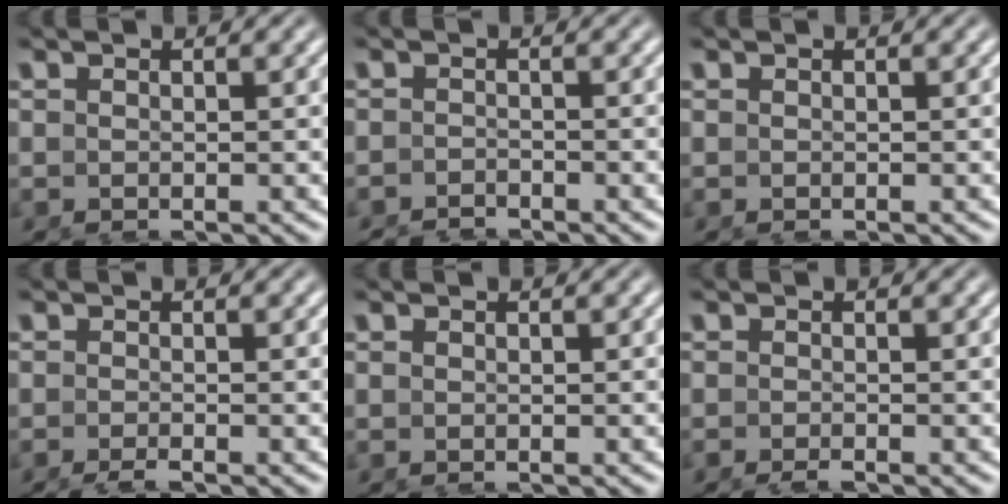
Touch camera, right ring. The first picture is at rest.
{"total": 2.0, "force": [-1.9, -0.1, -0.6], "torque": [0.009, -0.013, -0.031]}
{"total": 0.0}
{"total": 1.3, "force": [-1.2, 0.0, 0.3], "torque": [-0.009, -0.002, -0.022]}
{"total": 0.0}
{"total": 0.9, "force": [-0.9, 0.0, 0.1], "torque": [-0.003, -0.002, -0.018]}